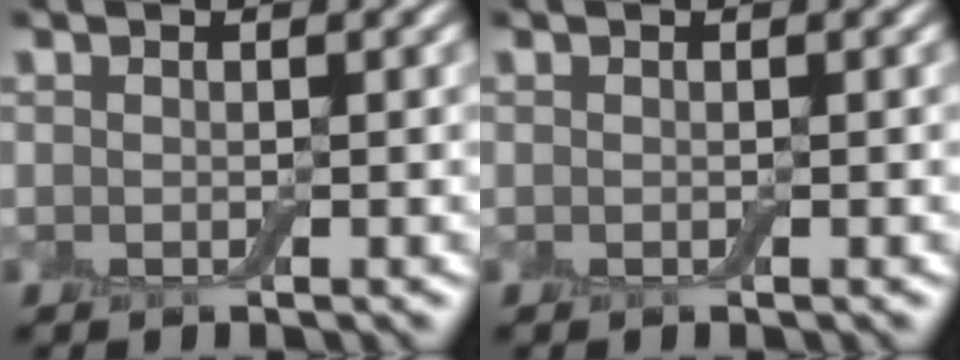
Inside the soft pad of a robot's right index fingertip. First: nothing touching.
{"total": 0.0}